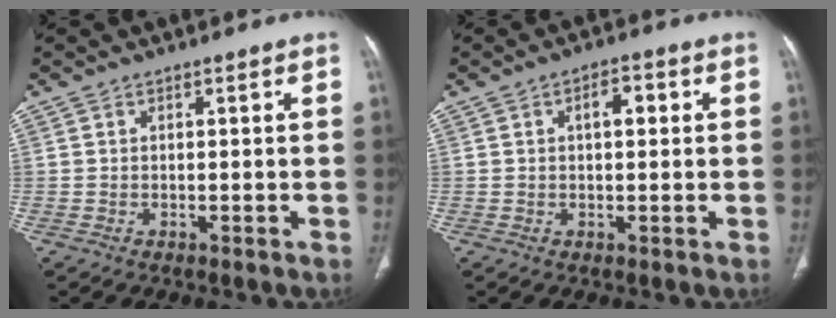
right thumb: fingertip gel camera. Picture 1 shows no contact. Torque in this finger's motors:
{"motor_torque": [-0.25, 0.49, 0.46, -0.51, 0.18]}